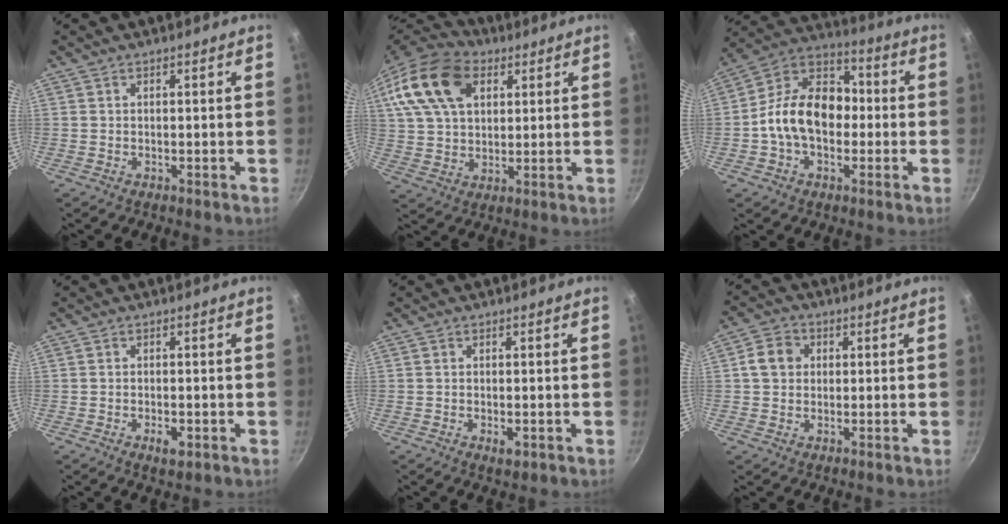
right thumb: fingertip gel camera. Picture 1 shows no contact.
{"total": 19.6, "force": [7.7, 12.9, 12.7], "torque": [-0.229, 0.008, 0.135]}
{"total": 15.9, "force": [-1.6, 11.2, 11.2], "torque": [-0.150, 0.046, -0.048]}
{"total": 2.9, "force": [-1.1, 1.4, 2.3], "torque": [-0.038, 0.005, -0.018]}
{"total": 2.1, "force": [-0.7, 1.1, 1.7], "torque": [-0.029, -0.004, -0.010]}
{"total": 5.5, "force": [0.8, 4.8, 2.7], "torque": [-0.028, 0.009, 0.004]}